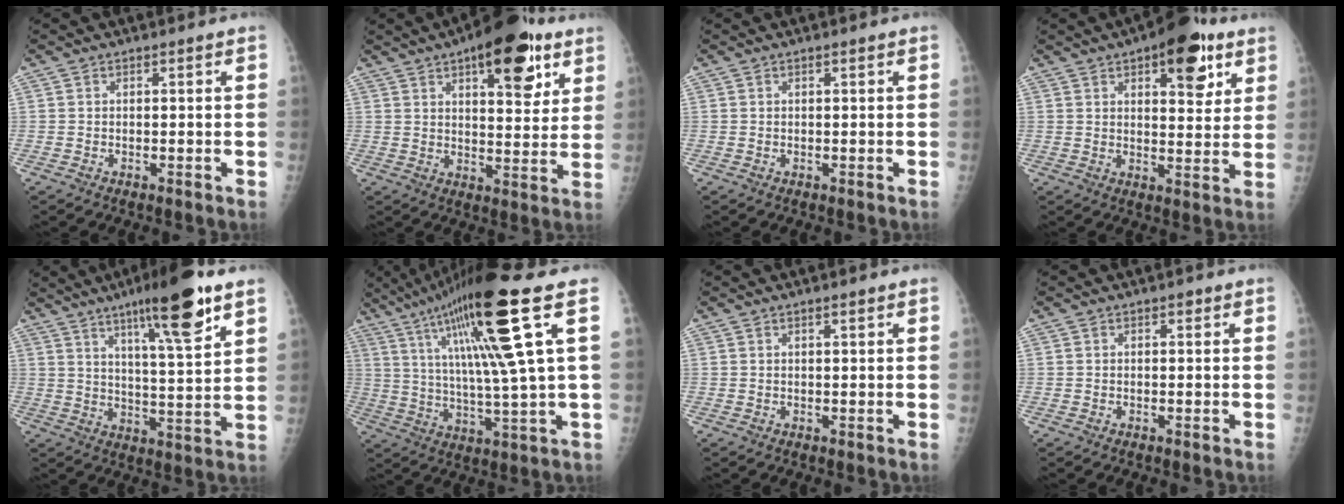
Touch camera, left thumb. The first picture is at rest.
{"total": 16.0, "force": [8.6, 6.6, 11.9], "torque": [-0.122, -0.028, 0.119]}
{"total": 0.0}
{"total": 12.6, "force": [6.6, 5.6, 9.1], "torque": [-0.083, -0.023, 0.085]}
{"total": 15.1, "force": [9.0, 2.0, 12.0], "torque": [-0.182, -0.044, 0.144]}
{"total": 20.4, "force": [8.6, 0.7, 18.5], "torque": [-0.322, -0.014, 0.145]}
{"total": 0.9, "force": [0.6, 0.1, 0.7], "torque": [-0.010, -0.001, 0.009]}
{"total": 0.7, "force": [0.3, 0.4, 0.4], "torque": [0.001, 0.001, 0.001]}